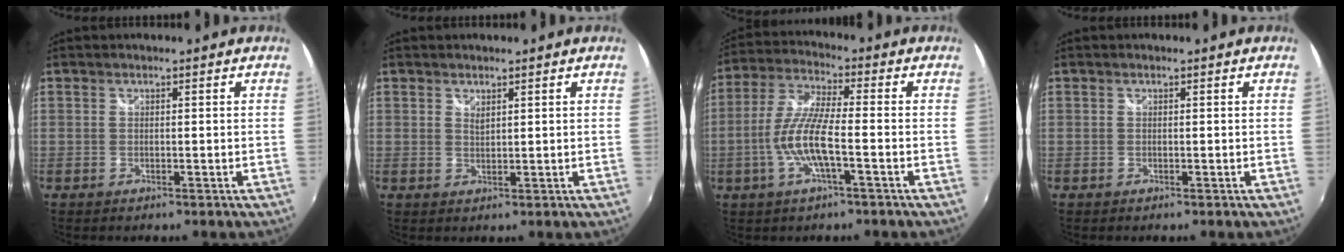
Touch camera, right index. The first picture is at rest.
{"total": 1.2, "force": [0.9, 0.6, 0.5], "torque": [-0.008, -0.001, 0.016]}
{"total": 9.7, "force": [-2.9, 1.5, 9.2], "torque": [-0.195, -0.002, -0.056]}
{"total": 0.0}